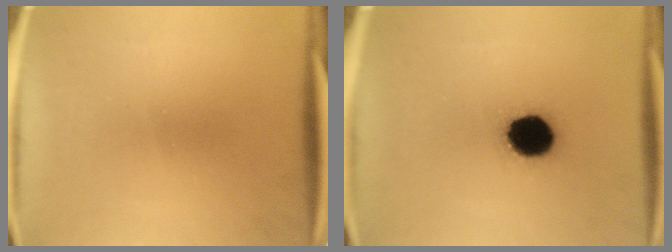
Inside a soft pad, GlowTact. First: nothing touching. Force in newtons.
{"total": 12.8}